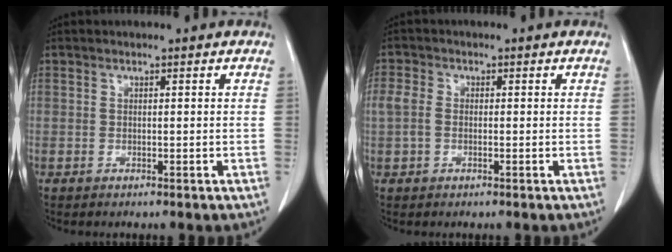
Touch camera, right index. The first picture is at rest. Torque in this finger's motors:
{"motor_torque": [0.26, 0.18, 0.05, 0.04]}